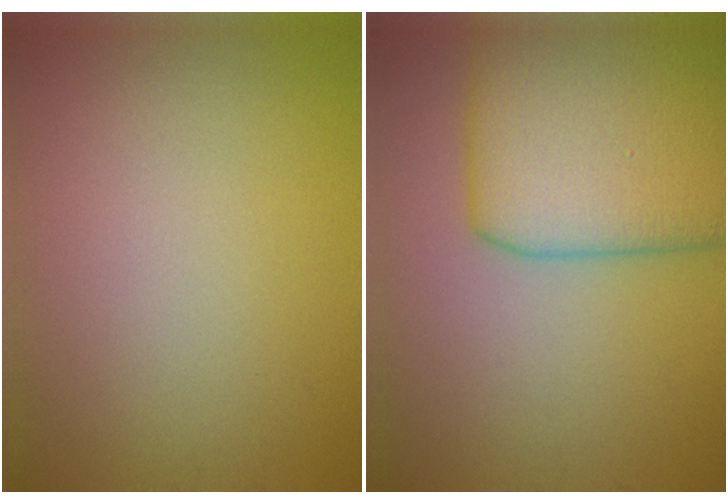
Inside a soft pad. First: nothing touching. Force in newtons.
{"total": 9.7, "press": 9.7, "slide": 0.3}